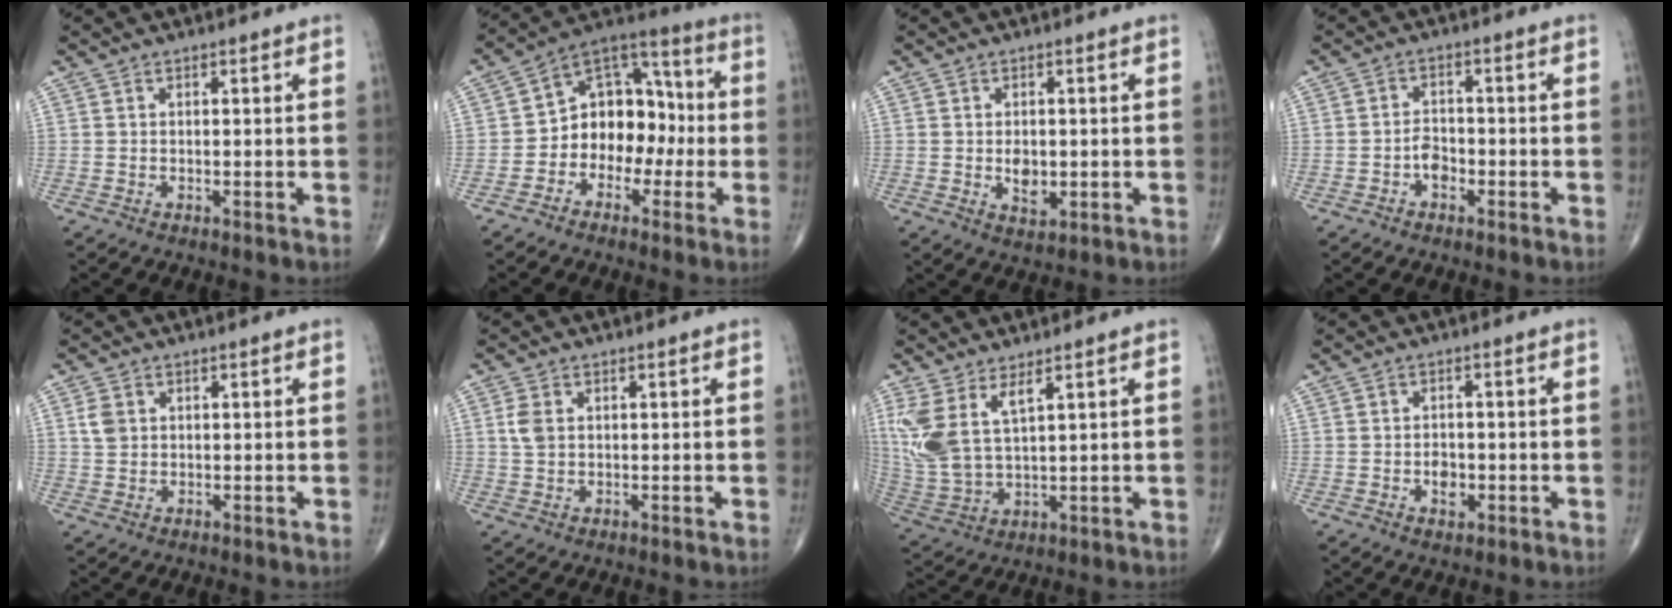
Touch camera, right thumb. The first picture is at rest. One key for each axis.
{"total": 13.1, "fx": -2.4, "fy": 9.6, "fz": 8.6, "tx": -0.089, "ty": 0.051, "tz": -0.054}
{"total": 4.0, "fx": -0.3, "fy": 2.5, "fz": 3.1, "tx": -0.040, "ty": -0.004, "tz": 0.001}
{"total": 3.2, "fx": -1.5, "fy": 2.2, "fz": 1.9, "tx": -0.019, "ty": 0.014, "tz": -0.031}
{"total": 2.9, "fx": 0.8, "fy": 2.3, "fz": 1.6, "tx": -0.027, "ty": 0.002, "tz": 0.019}
{"total": 3.1, "fx": 0.7, "fy": 2.1, "fz": 2.1, "tx": -0.045, "ty": 0.002, "tz": 0.016}
{"total": 10.8, "fx": 4.9, "fy": 4.4, "fz": 8.6, "tx": -0.202, "ty": -0.025, "tz": 0.115}
{"total": 3.3, "fx": -0.9, "fy": 2.2, "fz": 2.3, "tx": -0.025, "ty": 0.004, "tz": -0.013}